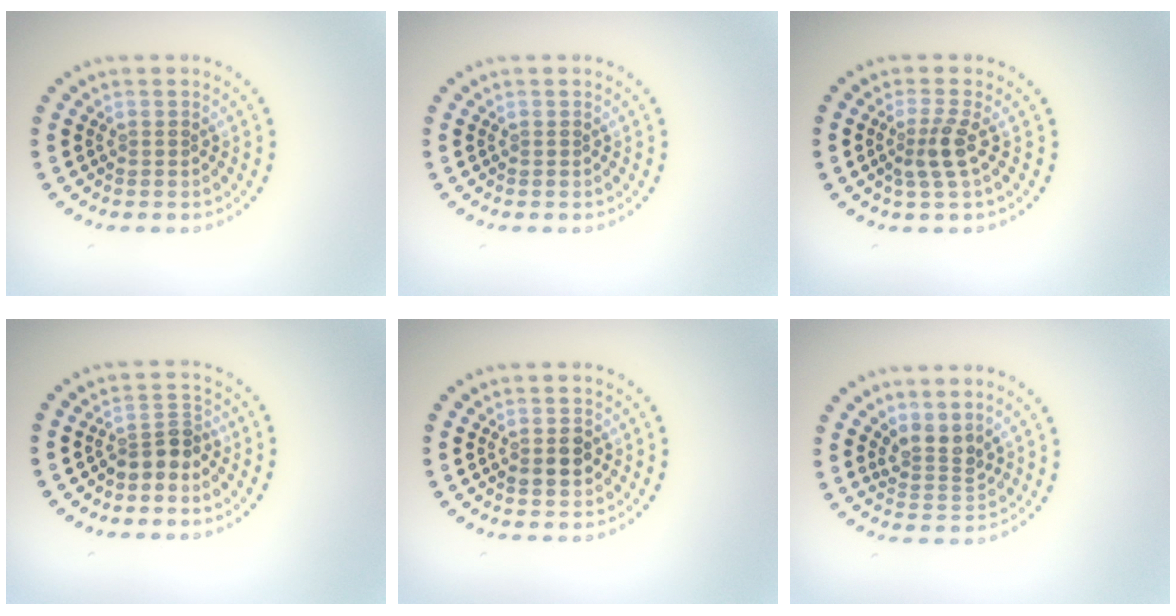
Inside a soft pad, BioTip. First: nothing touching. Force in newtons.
{"total": 0.0}
{"total": 2.3, "press": 1.8, "slide": 1.4}
{"total": 2.3, "press": 1.8, "slide": 1.5}
{"total": 2.3, "press": 2.3, "slide": 0.1}
{"total": 2.7, "press": 2.0, "slide": 1.8}